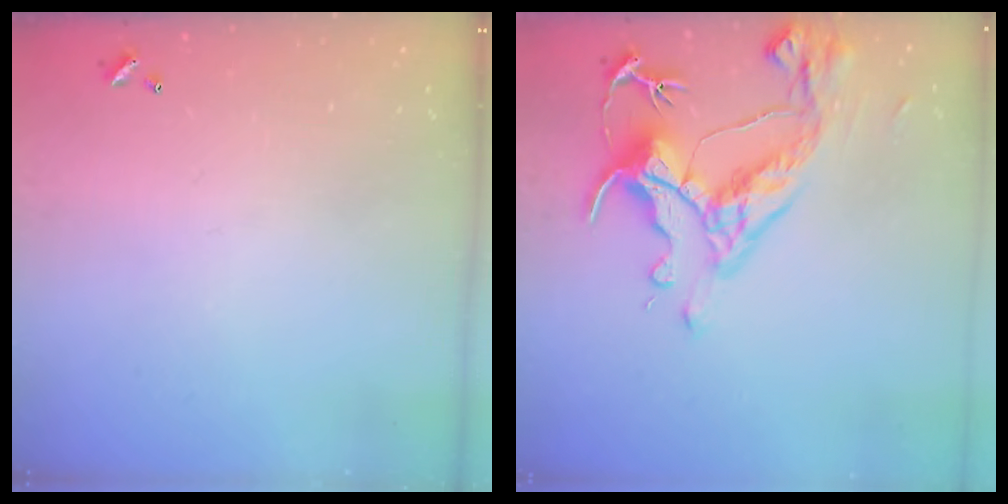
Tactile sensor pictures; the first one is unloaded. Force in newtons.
{"total": 9.1, "press": 9.0, "slide": 1.6}